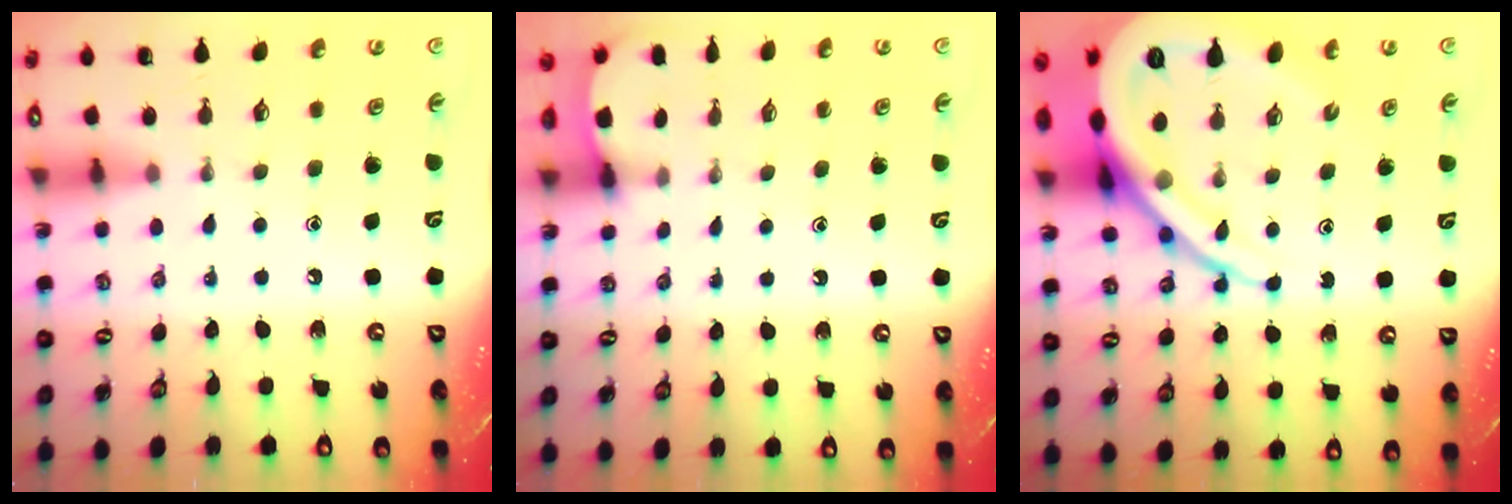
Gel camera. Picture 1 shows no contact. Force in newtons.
{"total": 1.3, "press": 1.3, "slide": 0.1}
{"total": 19.7, "press": 19.6, "slide": 2.1}